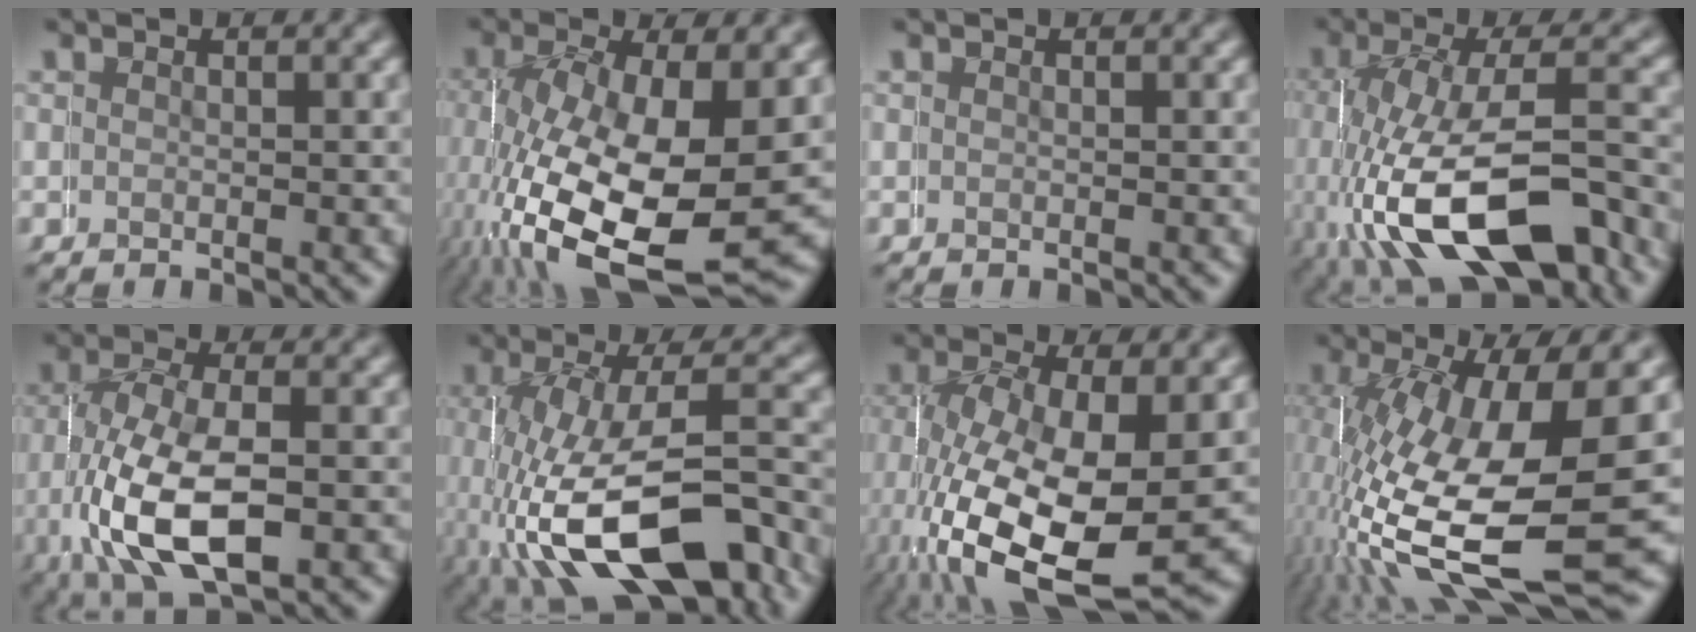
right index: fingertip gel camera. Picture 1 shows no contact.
{"total": 12.4, "force": [-1.7, 6.9, 10.1], "torque": [-0.218, -0.068, 0.014]}
{"total": 0.0}
{"total": 10.1, "force": [-3.7, 5.2, 7.8], "torque": [-0.175, -0.047, -0.027]}
{"total": 7.3, "force": [-1.4, 4.2, 5.8], "torque": [-0.137, -0.032, -0.001]}
{"total": 11.2, "force": [-4.1, 5.9, 8.6], "torque": [-0.193, -0.053, -0.027]}
{"total": 10.3, "force": [-2.0, 6.0, 8.1], "torque": [-0.186, -0.066, 0.006]}
{"total": 13.1, "force": [-2.7, 6.2, 11.2], "torque": [-0.223, -0.047, -0.009]}